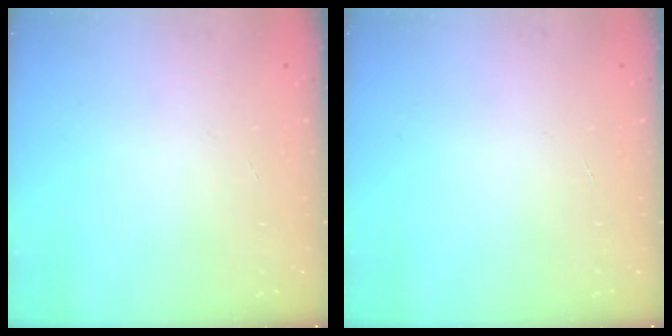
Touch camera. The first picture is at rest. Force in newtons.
{"total": 0.0}